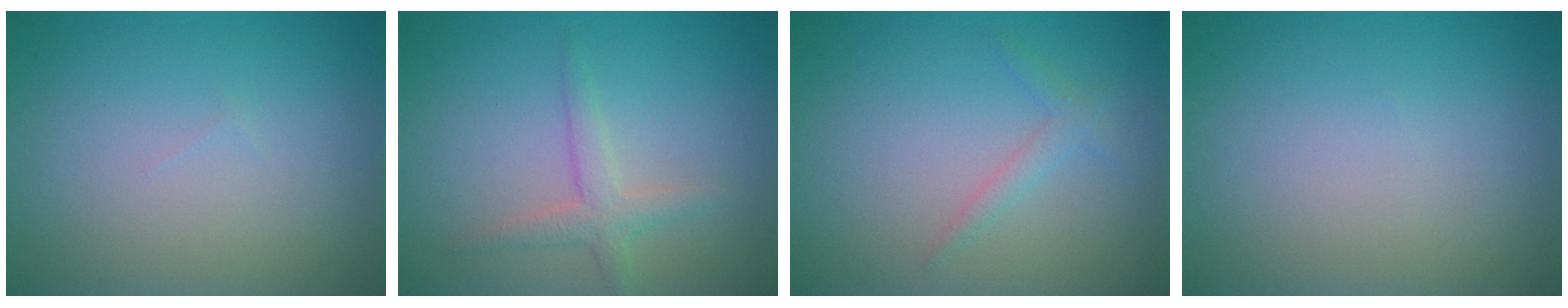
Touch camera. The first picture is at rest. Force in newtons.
{"total": 2.2, "press": 2.2, "slide": 0.1}
{"total": 1.3, "press": 1.3, "slide": 0.1}
{"total": 0.0}